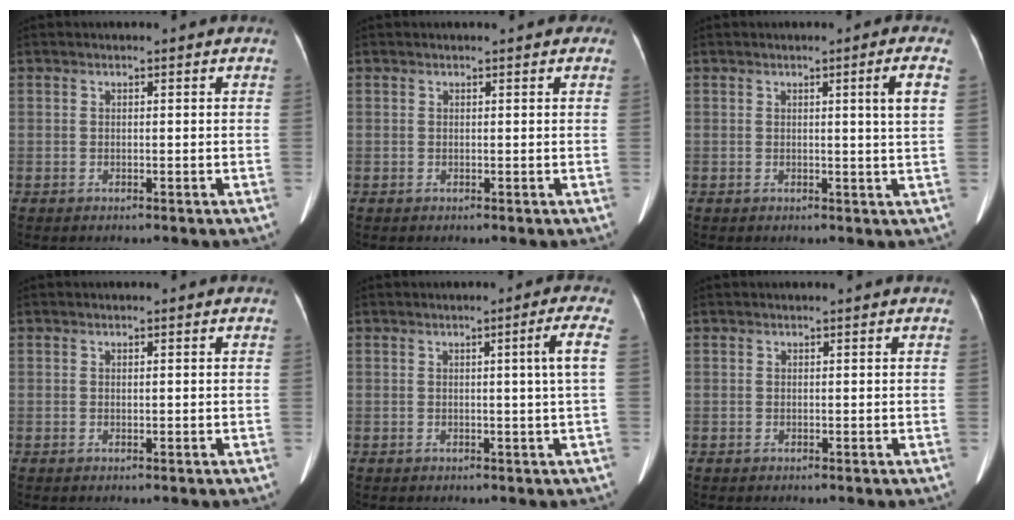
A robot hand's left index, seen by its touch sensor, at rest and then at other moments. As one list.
[{"total": 1.8, "force": [1.4, 0.7, 1.0], "torque": [-0.010, 0.014, 0.008]}, {"total": 3.4, "force": [1.0, -1.0, 3.1], "torque": [-0.043, -0.008, 0.015]}, {"total": 0.0}, {"total": 3.5, "force": [0.3, -1.4, 3.2], "torque": [-0.044, -0.005, 0.009]}, {"total": 0.6, "force": [0.6, 0.0, 0.2], "torque": [-0.003, 0.007, 0.011]}]